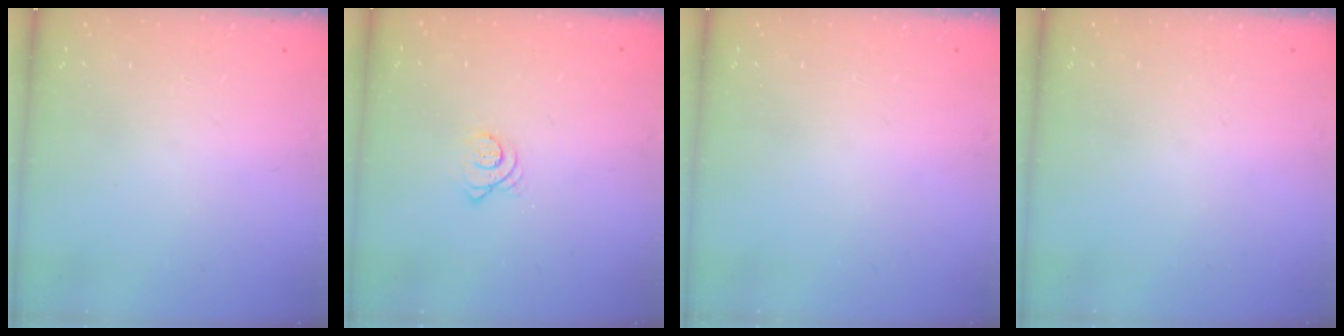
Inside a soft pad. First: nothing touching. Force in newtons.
{"total": 3.3, "press": 3.3, "slide": 0.3}
{"total": 0.0}
{"total": 0.0}